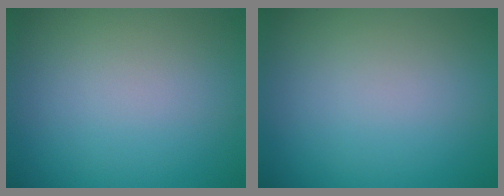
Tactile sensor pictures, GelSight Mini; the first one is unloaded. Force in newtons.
{"total": 0.0}